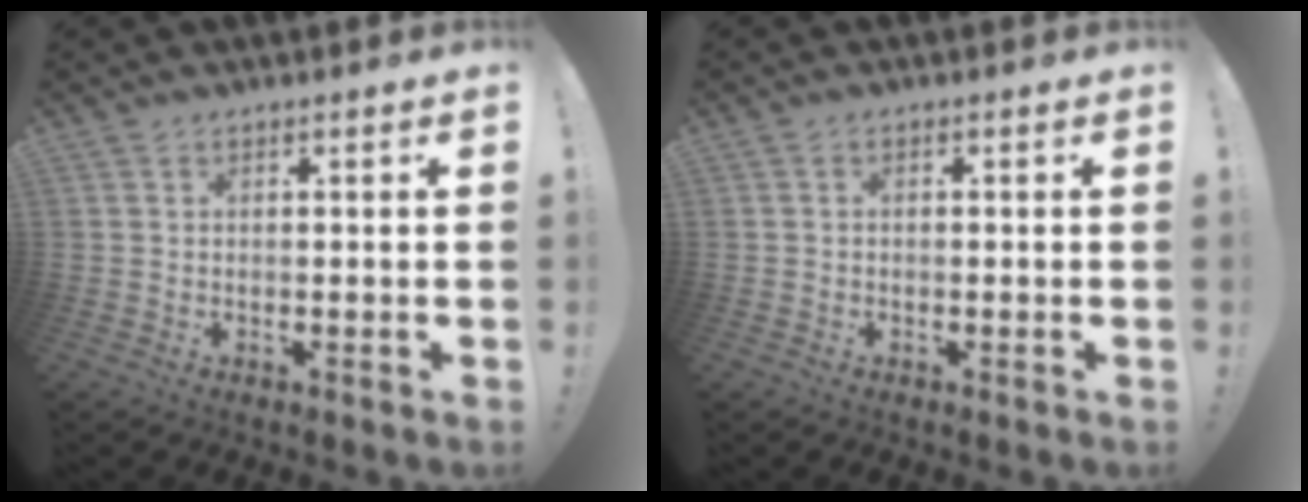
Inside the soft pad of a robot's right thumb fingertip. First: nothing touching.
{"total": 0.8, "force": [-0.6, 0.4, 0.3], "torque": [-0.004, 0.002, -0.012]}